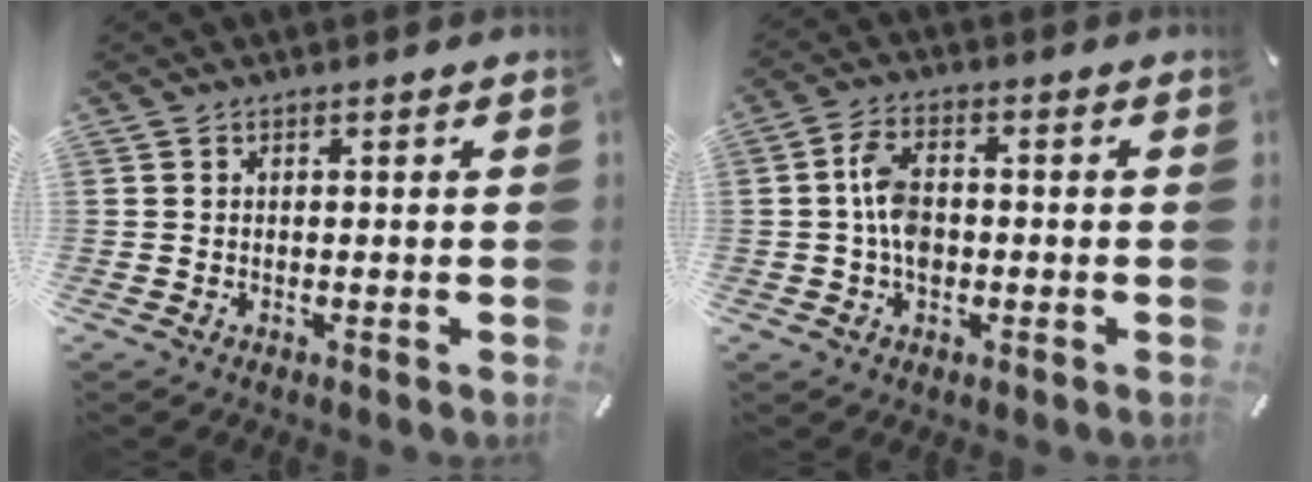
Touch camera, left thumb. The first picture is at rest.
{"total": 6.4, "force": [-0.7, 4.1, 4.8], "torque": [-0.100, 0.008, -0.013]}